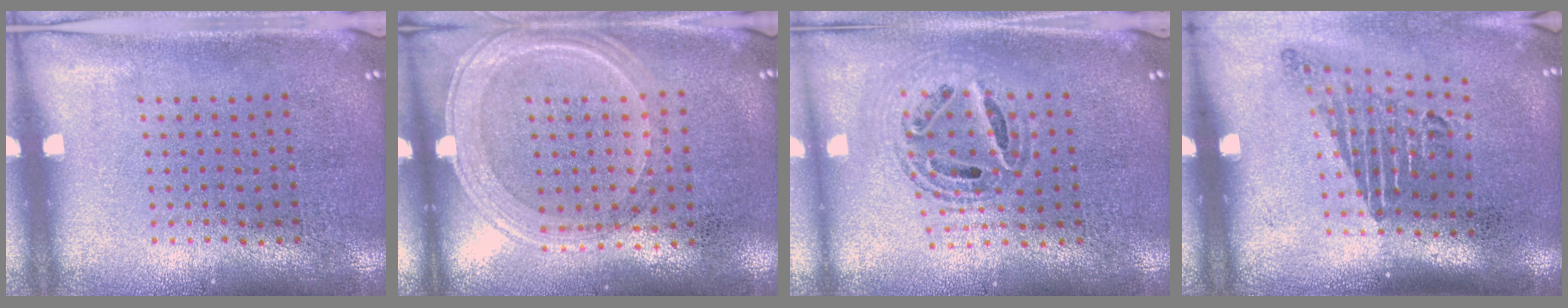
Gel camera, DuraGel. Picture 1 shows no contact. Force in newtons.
{"total": 1.2, "press": 1.1, "slide": 0.3}
{"total": 0.8, "press": 0.8, "slide": 0.1}
{"total": 1.7, "press": 1.2, "slide": 1.2}